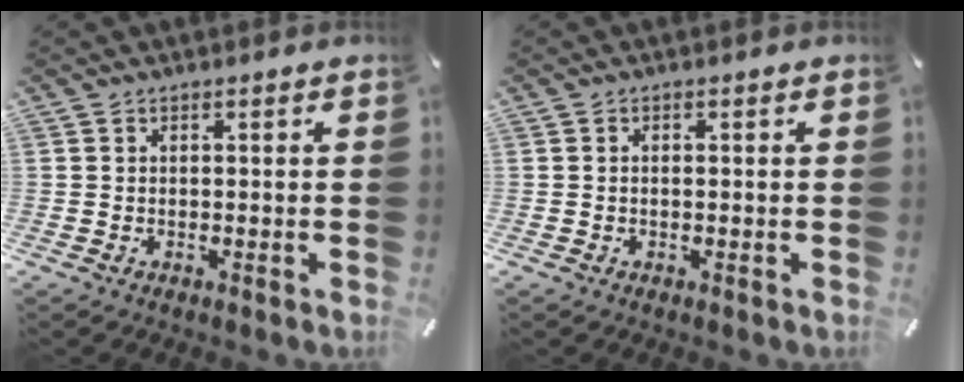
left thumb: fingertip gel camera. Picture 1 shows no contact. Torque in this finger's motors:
{"motor_torque": [0.17, 0.17, -0.20, -0.17, -0.01]}